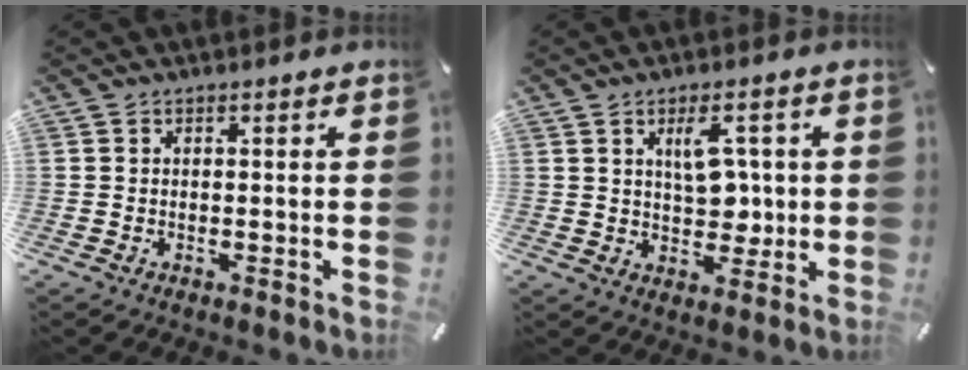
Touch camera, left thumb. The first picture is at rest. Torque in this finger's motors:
{"motor_torque": [0.76, 0.76, 0.58, -0.43, 0.18]}